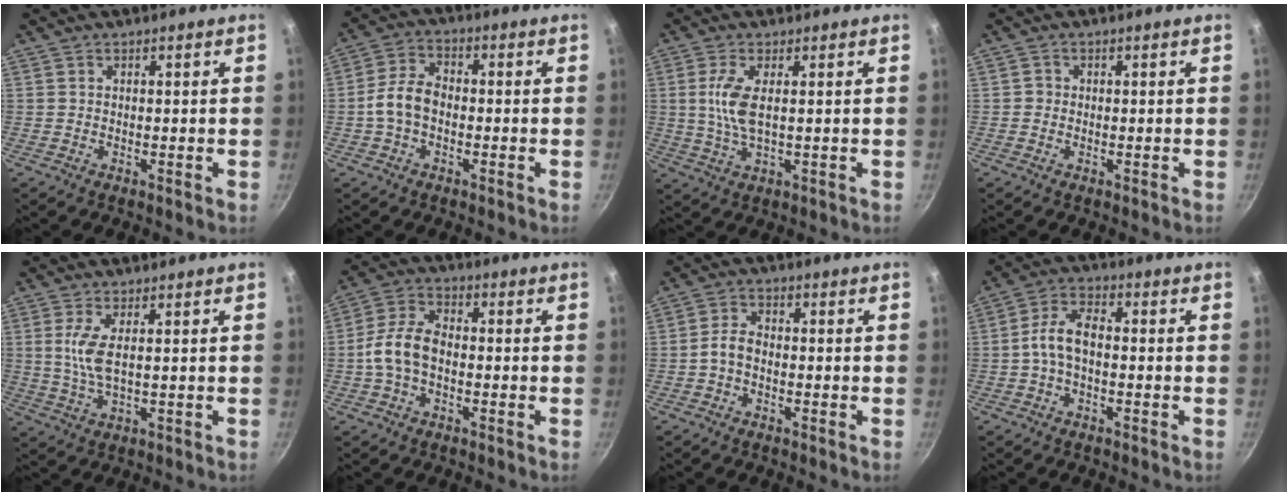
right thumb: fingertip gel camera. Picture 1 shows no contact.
{"total": 7.3, "force": [-1.3, 4.8, 5.3], "torque": [-0.100, 0.026, -0.033]}
{"total": 6.4, "force": [0.9, 2.3, 5.9], "torque": [-0.144, -0.005, 0.022]}
{"total": 1.1, "force": [-0.2, 1.0, 0.3], "torque": [0.001, 0.003, -0.005]}
{"total": 5.1, "force": [1.0, 1.5, 4.8], "torque": [-0.121, -0.008, 0.025]}
{"total": 8.7, "force": [-1.5, 5.3, 6.7], "torque": [-0.138, 0.030, -0.035]}
{"total": 3.8, "force": [-1.1, 2.3, 2.8], "torque": [-0.055, 0.017, -0.026]}
{"total": 6.9, "force": [-0.8, 3.7, 5.8], "torque": [-0.113, 0.027, -0.022]}